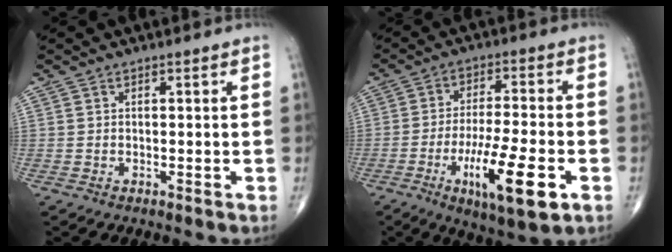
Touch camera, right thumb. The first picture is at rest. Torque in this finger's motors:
{"motor_torque": [1.56, 1.83, 0.87, -0.98, 0.31]}